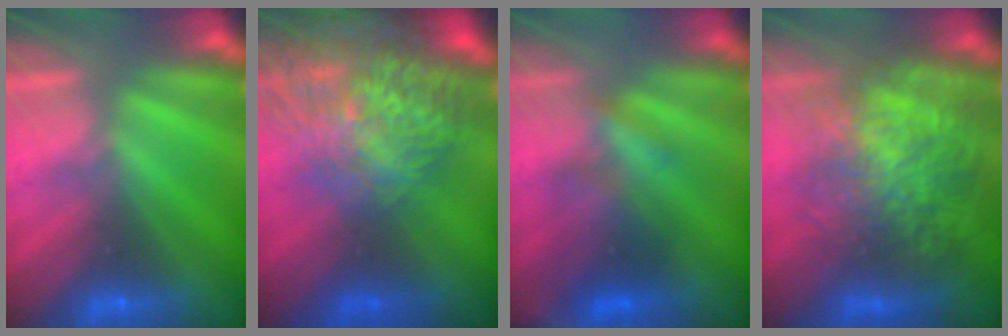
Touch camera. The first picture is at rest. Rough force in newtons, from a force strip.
{"total": 7.2}
{"total": 3.1}
{"total": 8.7}